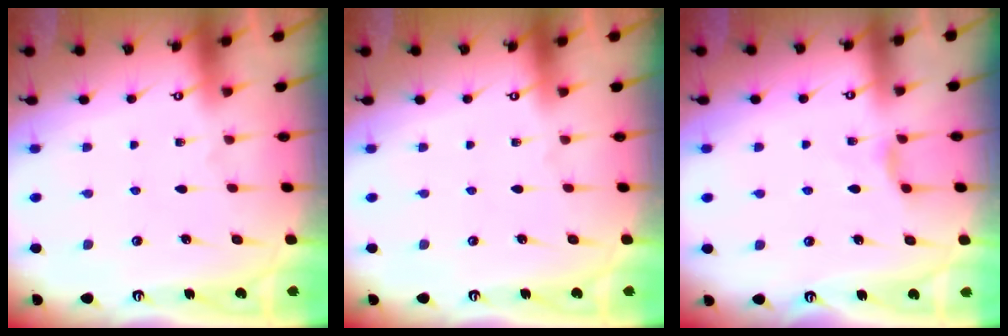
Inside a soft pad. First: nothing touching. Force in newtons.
{"total": 0.0}
{"total": 4.7, "press": 4.7, "slide": 0.6}